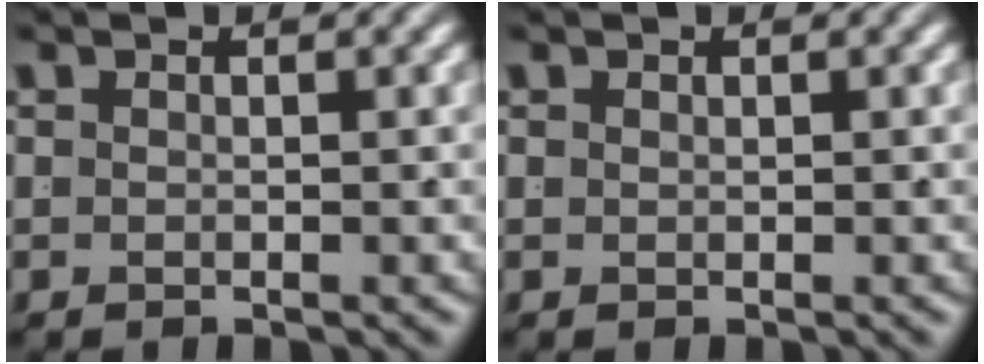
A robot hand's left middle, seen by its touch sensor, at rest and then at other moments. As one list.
[{"total": 0.0}]